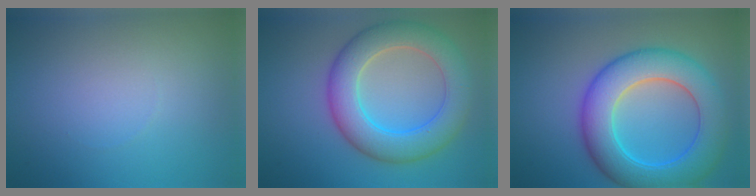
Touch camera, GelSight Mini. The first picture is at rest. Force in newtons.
{"total": 7.4, "press": 7.4, "slide": 0.1}
{"total": 9.1, "press": 9.1, "slide": 0.0}